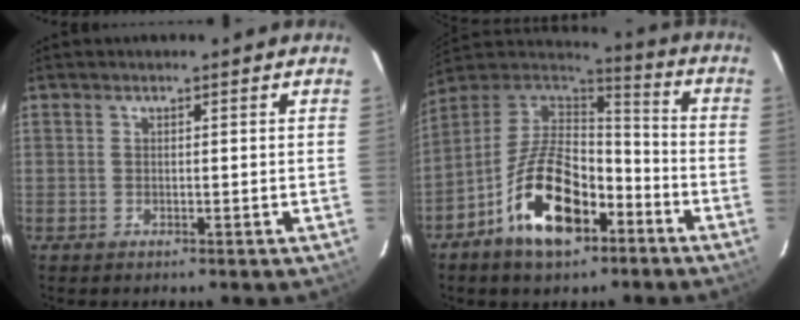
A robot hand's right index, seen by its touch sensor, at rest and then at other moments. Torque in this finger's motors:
{"motor_torque": [1.14, -1.00, 1.05, 0.21]}